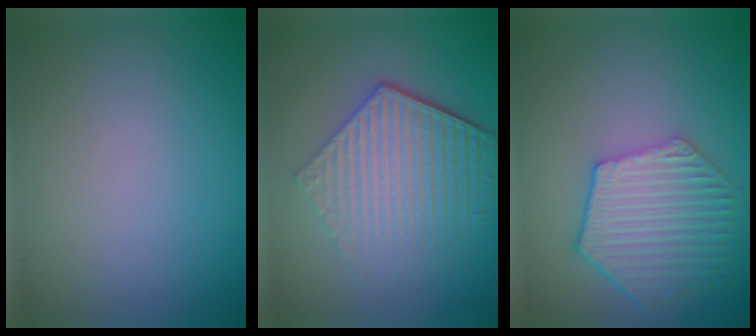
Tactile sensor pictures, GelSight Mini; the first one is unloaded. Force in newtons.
{"total": 6.3, "press": 4.5, "slide": 4.4}
{"total": 5.9, "press": 4.6, "slide": 3.8}